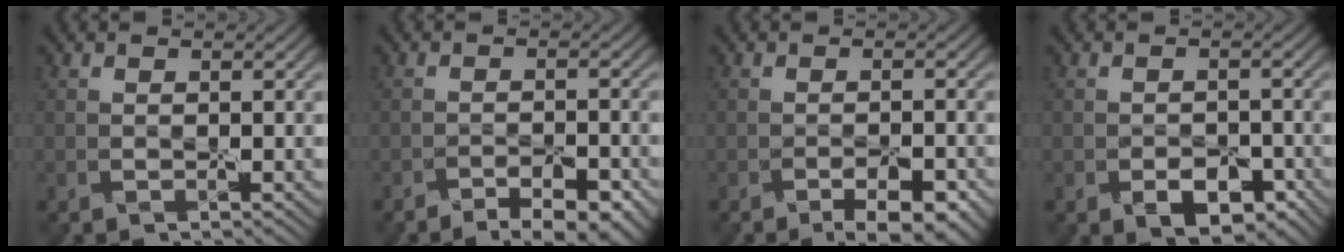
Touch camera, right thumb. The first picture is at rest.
{"total": 5.2, "force": [-4.4, 1.0, 2.6], "torque": [-0.027, 0.013, -0.059]}
{"total": 3.8, "force": [-2.7, 0.8, 2.5], "torque": [-0.025, 0.005, -0.032]}
{"total": 3.7, "force": [-2.2, 2.1, 2.1], "torque": [-0.021, -0.004, -0.030]}